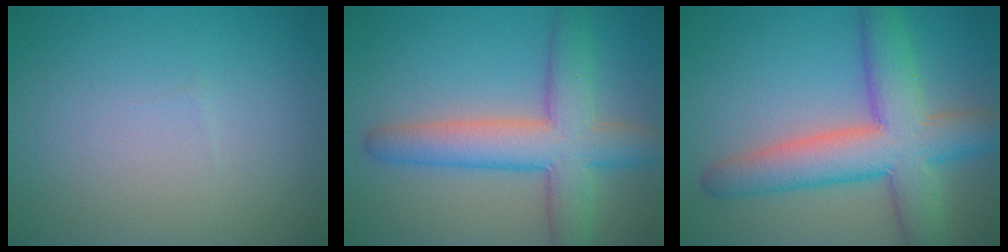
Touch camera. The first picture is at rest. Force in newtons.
{"total": 7.4, "press": 7.4, "slide": 0.2}
{"total": 8.7, "press": 8.7, "slide": 0.5}